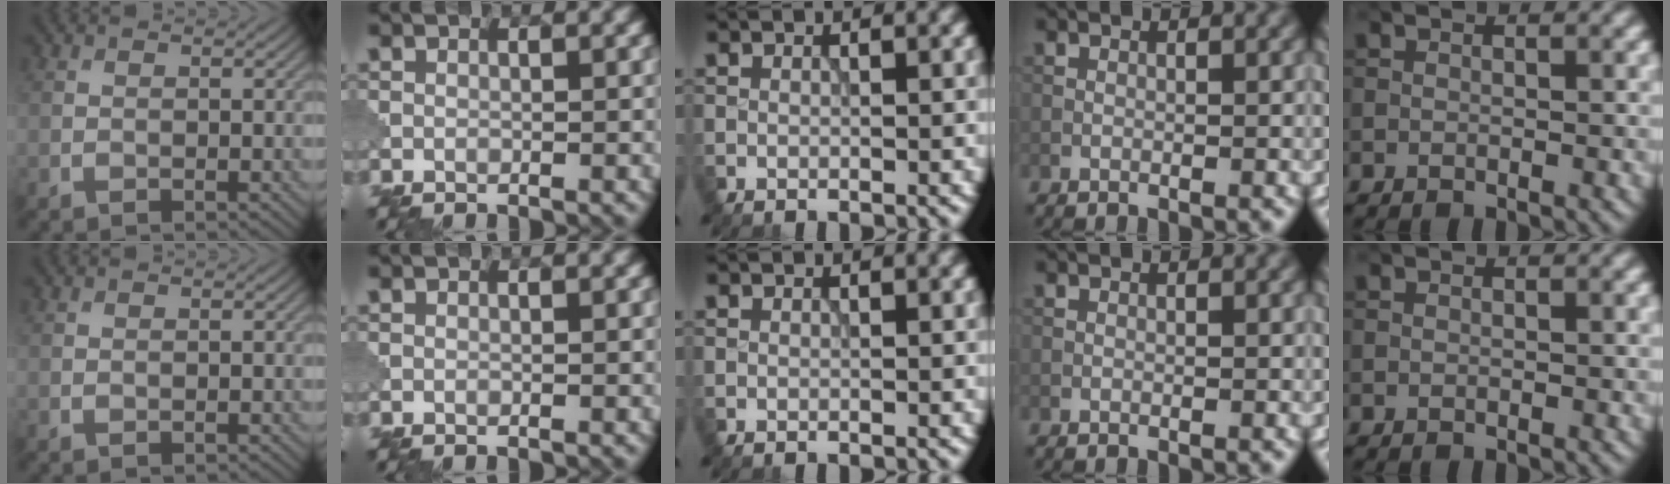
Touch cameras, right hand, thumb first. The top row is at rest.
{}